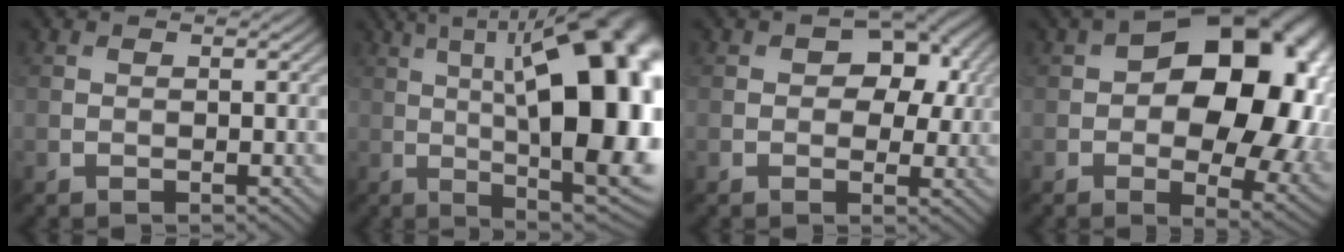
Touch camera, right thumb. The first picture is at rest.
{"total": 21.5, "force": [1.0, 8.5, 19.7], "torque": [-0.222, 0.043, 0.012]}
{"total": 8.5, "force": [1.5, 5.9, 5.9], "torque": [-0.078, 0.003, 0.020]}
{"total": 18.7, "force": [1.8, 12.2, 14.0], "torque": [-0.177, -0.008, 0.048]}